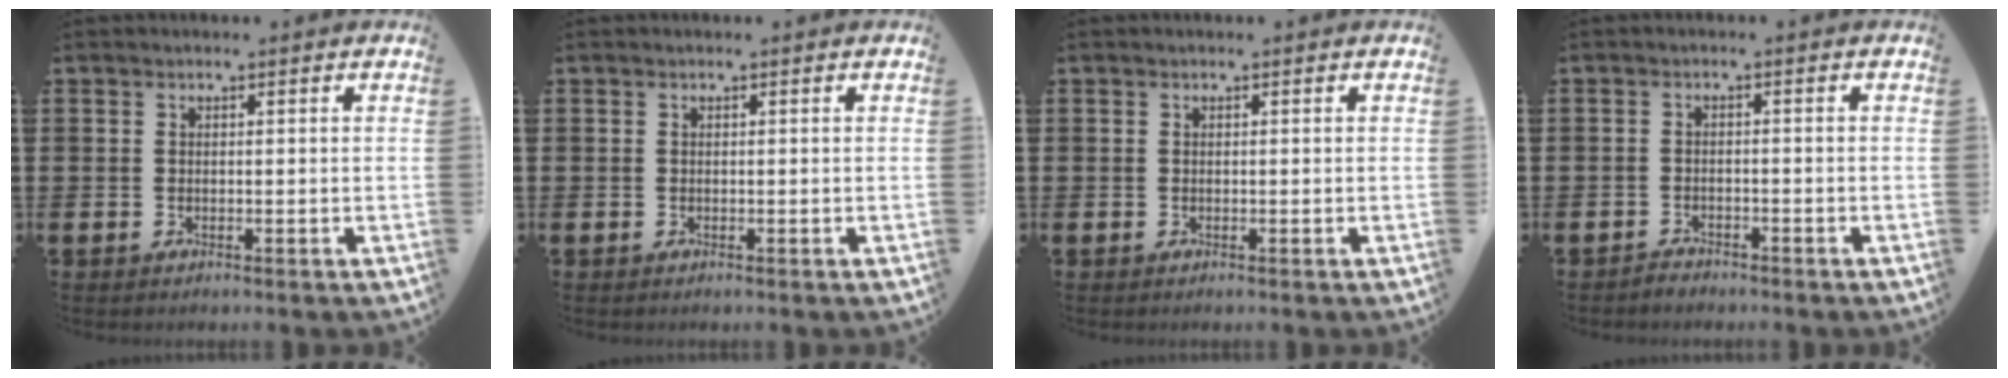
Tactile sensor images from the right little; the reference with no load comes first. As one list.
[{"total": 0.0}, {"total": 0.0}, {"total": 1.2, "force": [-1.2, 0.2, -0.2], "torque": [0.000, 0.004, -0.027]}]